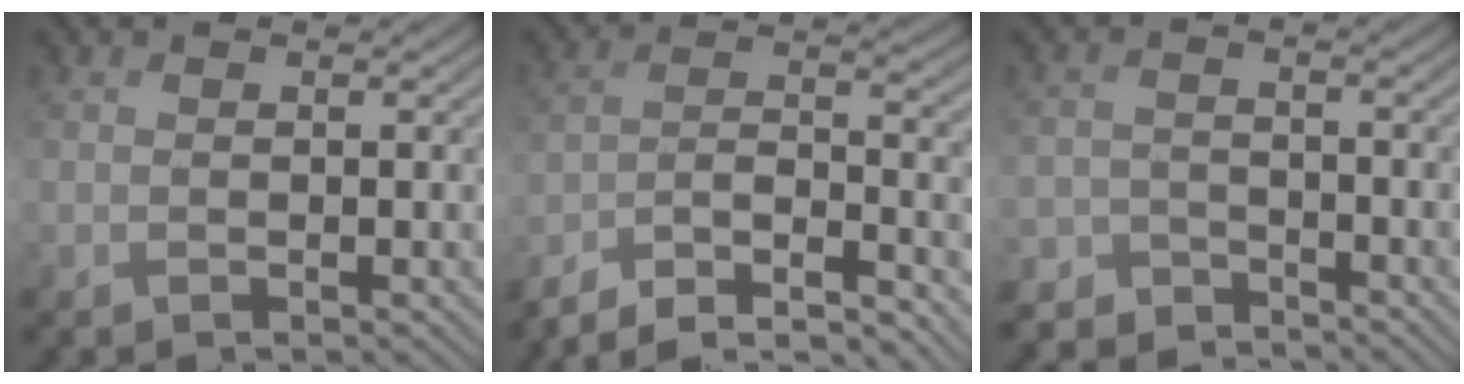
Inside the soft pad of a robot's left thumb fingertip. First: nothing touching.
{"total": 11.5, "force": [-9.8, 2.7, 5.3], "torque": [-0.096, 0.003, -0.172]}
{"total": 5.0, "force": [-4.8, 1.2, 0.3], "torque": [-0.007, -0.008, -0.094]}